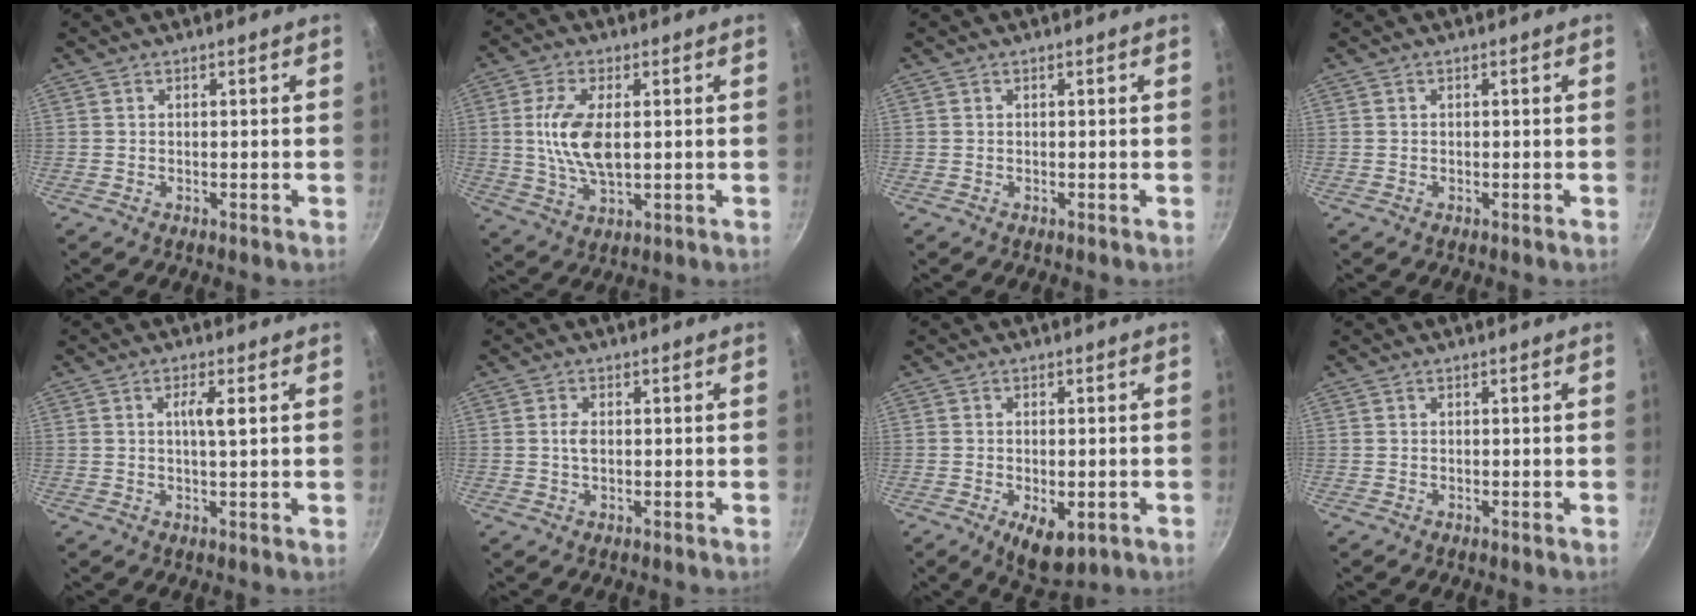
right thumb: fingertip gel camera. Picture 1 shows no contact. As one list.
[{"total": 10.3, "force": [0.9, 5.0, 8.9], "torque": [-0.173, -0.003, 0.019]}, {"total": 0.0}, {"total": 0.0}, {"total": 3.5, "force": [0.9, 0.5, 3.4], "torque": [-0.060, -0.001, 0.014]}, {"total": 2.1, "force": [0.0, 1.2, 1.6], "torque": [-0.028, 0.002, 0.000]}, {"total": 7.3, "force": [-2.4, 3.7, 5.8], "torque": [-0.071, -0.004, -0.023]}, {"total": 0.0}]